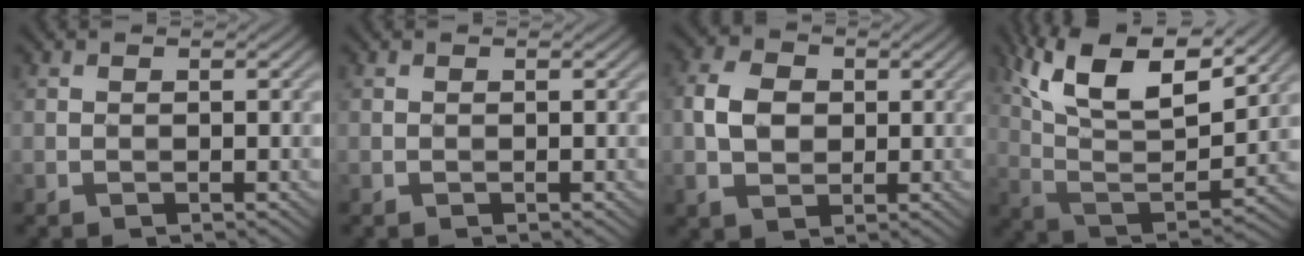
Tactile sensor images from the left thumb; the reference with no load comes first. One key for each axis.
{"total": 0.0}
{"total": 5.2, "fx": 0.4, "fy": 3.8, "fz": 3.5, "tx": -0.085, "ty": 0.007, "tz": 0.003}
{"total": 16.0, "fx": 9.6, "fy": 5.7, "fz": 11.5, "tx": -0.248, "ty": 0.015, "tz": 0.158}